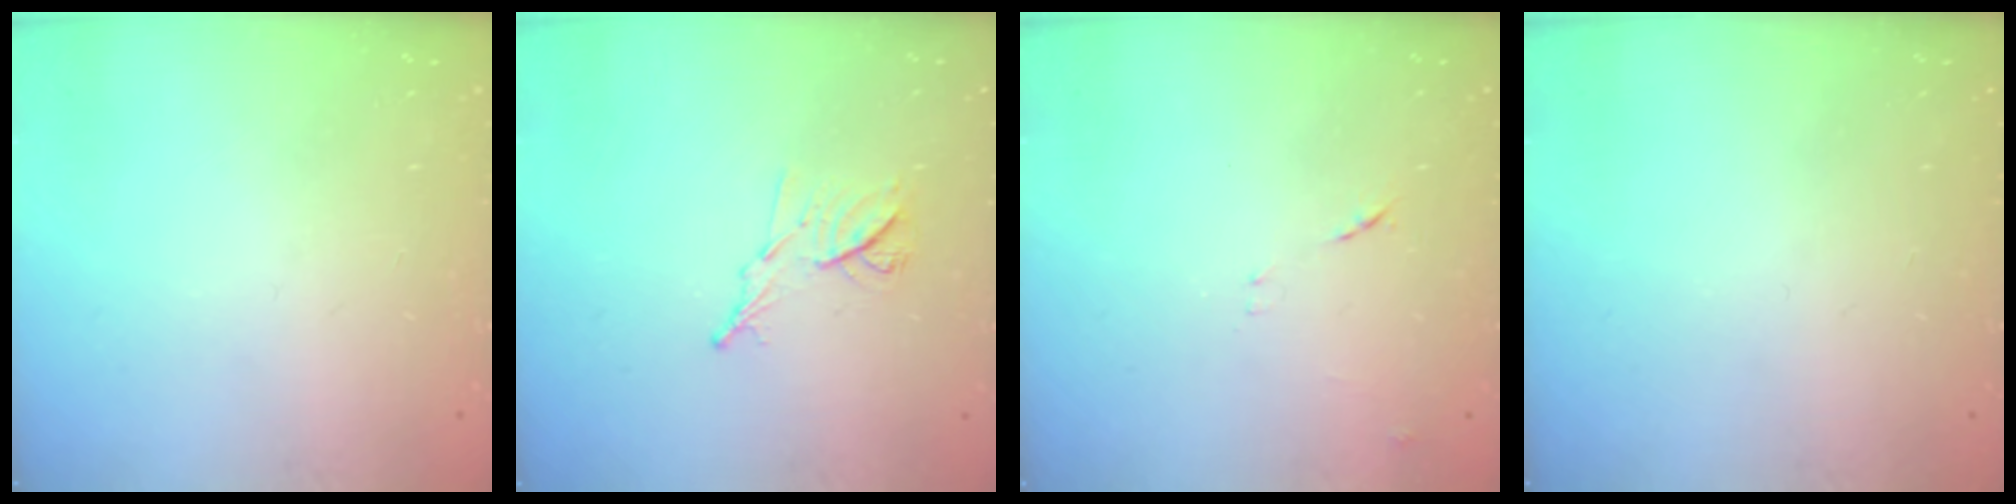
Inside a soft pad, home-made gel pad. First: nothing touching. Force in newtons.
{"total": 8.6, "press": 8.6, "slide": 0.7}
{"total": 7.2, "press": 7.2, "slide": 0.6}
{"total": 0.0}